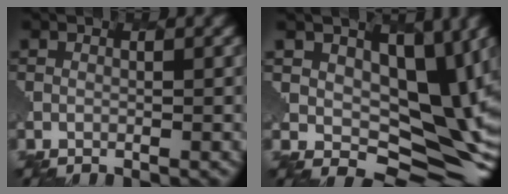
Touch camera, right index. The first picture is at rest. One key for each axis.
{"total": 11.6, "fx": 3.4, "fy": 7.6, "fz": 8.1, "tx": -0.113, "ty": -0.014, "tz": 0.053}